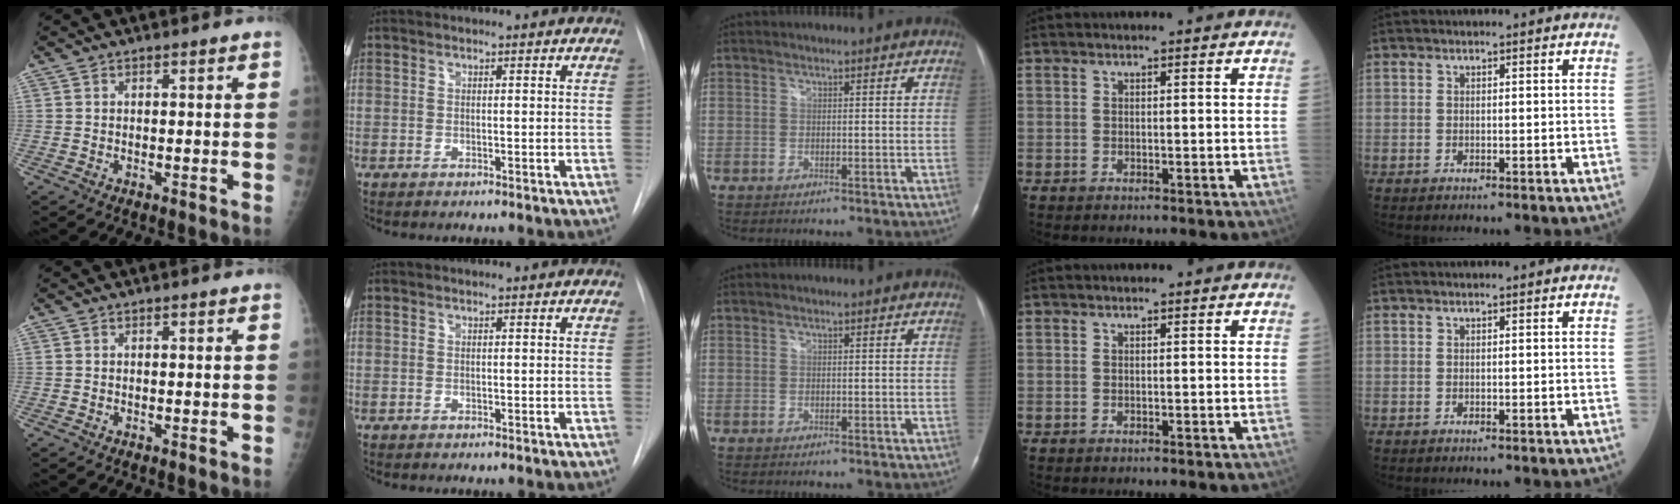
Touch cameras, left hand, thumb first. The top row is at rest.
{}